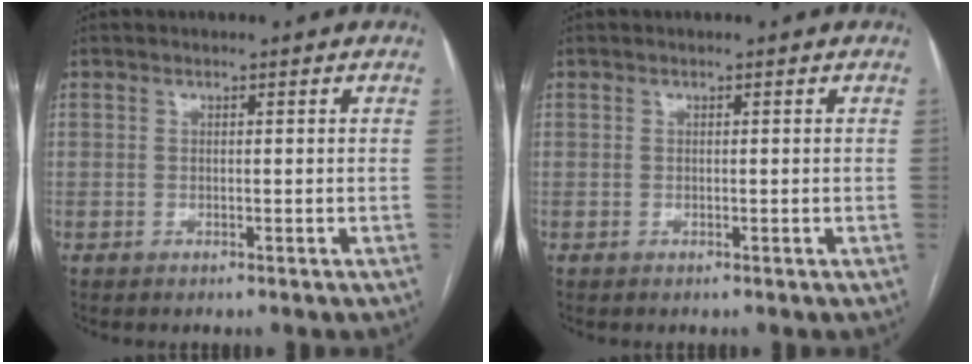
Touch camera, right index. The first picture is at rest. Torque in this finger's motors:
{"motor_torque": [0.00, 0.00, 0.00, 0.00]}